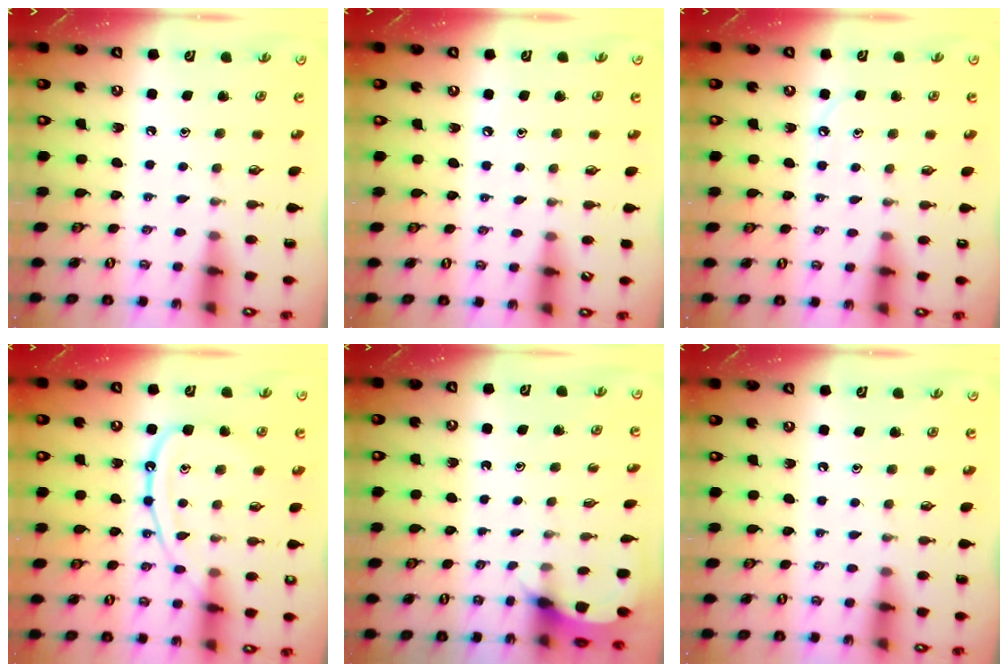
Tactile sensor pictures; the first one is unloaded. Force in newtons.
{"total": 3.0, "press": 3.0, "slide": 0.4}
{"total": 3.6, "press": 3.5, "slide": 0.5}
{"total": 13.7, "press": 13.6, "slide": 1.3}
{"total": 2.5, "press": 2.5, "slide": 0.1}
{"total": 0.0}